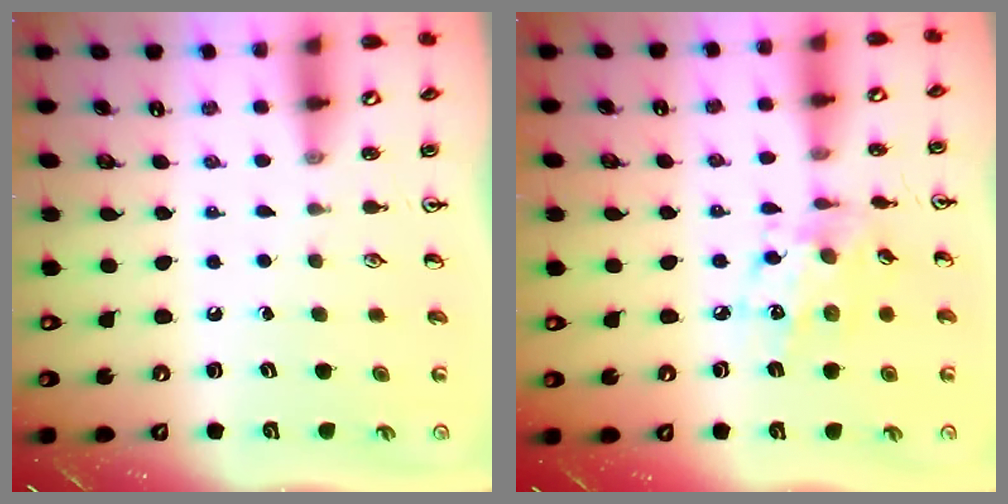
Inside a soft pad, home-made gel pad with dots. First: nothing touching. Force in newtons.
{"total": 9.6, "press": 9.6, "slide": 0.6}